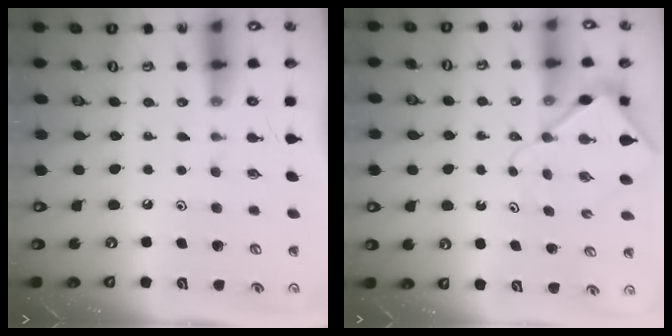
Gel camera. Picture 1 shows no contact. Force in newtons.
{"total": 7.5, "press": 7.5, "slide": 0.8}